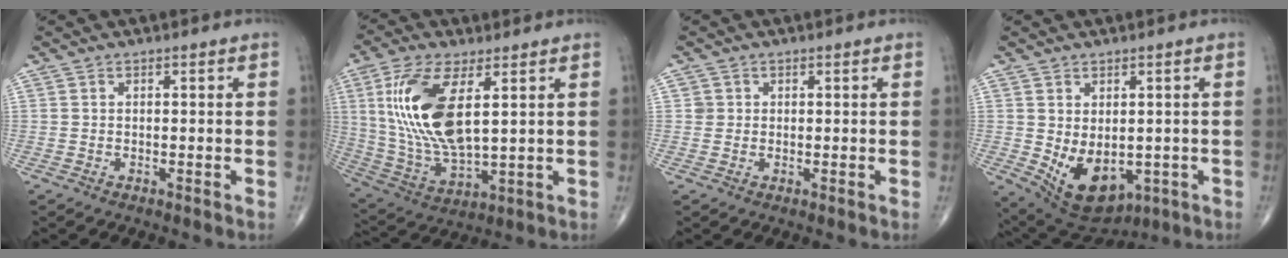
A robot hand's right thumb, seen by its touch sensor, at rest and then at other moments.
{"total": 17.5, "force": [4.5, 7.3, 15.2], "torque": [-0.322, -0.021, 0.096]}
{"total": 1.2, "force": [0.2, 1.2, 0.1], "torque": [0.010, 0.003, 0.001]}
{"total": 11.1, "force": [-1.8, 7.1, 8.4], "torque": [-0.116, -0.007, 0.000]}